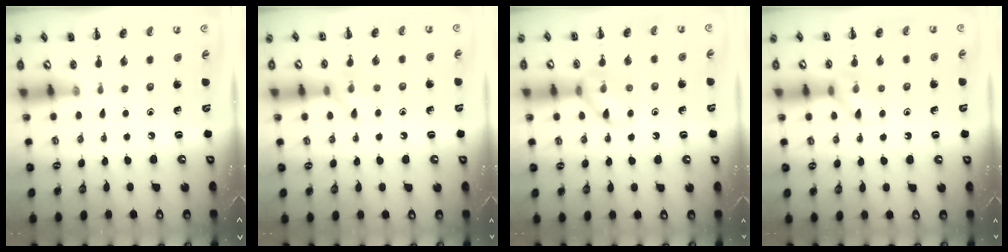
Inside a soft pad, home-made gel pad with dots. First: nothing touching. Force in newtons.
{"total": 7.5, "press": 7.5, "slide": 0.9}
{"total": 9.6, "press": 9.6, "slide": 0.1}
{"total": 9.3, "press": 9.3, "slide": 0.6}